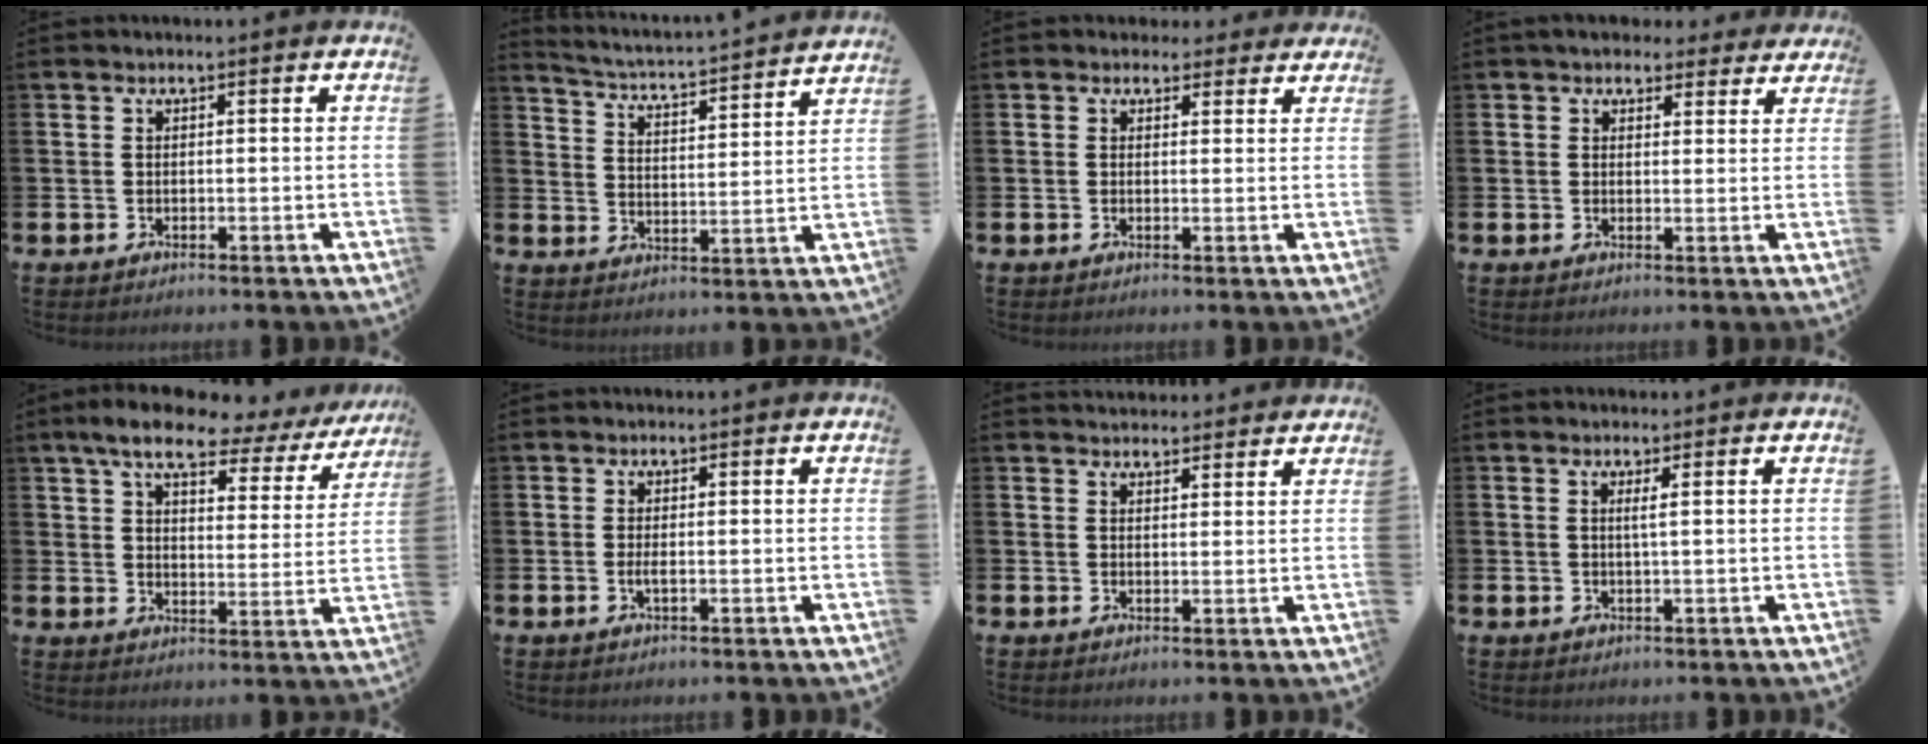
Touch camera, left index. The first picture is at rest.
{"total": 4.0, "force": [4.0, -0.1, 0.8], "torque": [-0.038, -0.045, 0.060]}
{"total": 2.3, "force": [1.9, 1.3, -0.2], "torque": [0.015, -0.007, 0.030]}
{"total": 3.9, "force": [3.5, 1.8, 0.4], "torque": [0.000, -0.019, 0.060]}
{"total": 8.1, "force": [6.7, 2.5, 4.0], "torque": [-0.084, -0.040, 0.107]}
{"total": 0.9, "force": [-0.2, 0.1, 0.9], "torque": [-0.022, 0.000, -0.003]}
{"total": 3.0, "force": [2.9, 0.8, 0.0], "torque": [0.006, -0.016, 0.050]}
{"total": 1.1, "force": [0.5, -0.3, 1.0], "torque": [-0.019, -0.003, 0.007]}